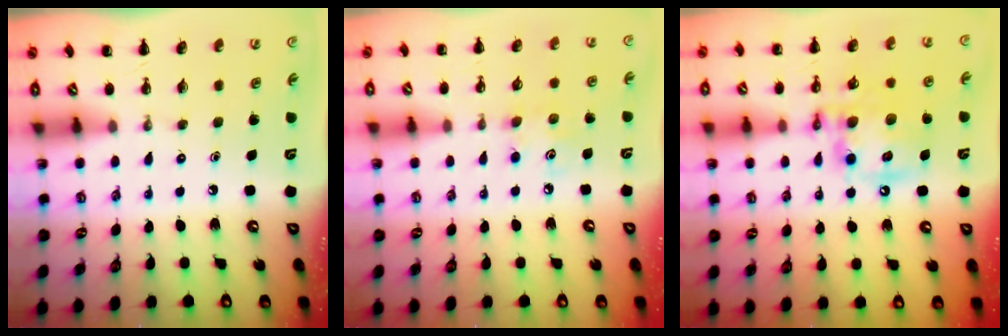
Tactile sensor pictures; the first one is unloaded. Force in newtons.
{"total": 5.0, "press": 4.9, "slide": 0.9}
{"total": 14.2, "press": 13.9, "slide": 3.0}